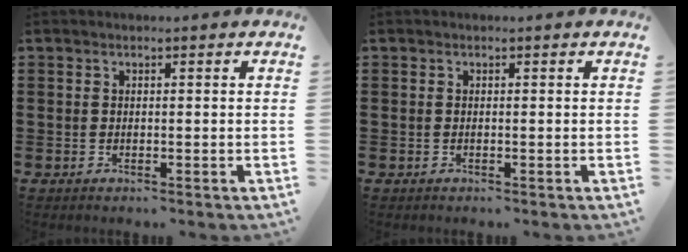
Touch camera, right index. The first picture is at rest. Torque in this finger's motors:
{"motor_torque": [0.87, 1.27, 0.01, 0.00]}